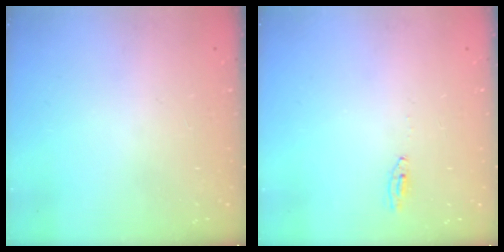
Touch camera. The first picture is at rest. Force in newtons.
{"total": 2.0, "press": 2.0, "slide": 0.2}